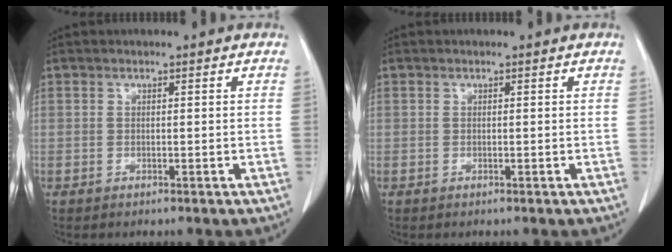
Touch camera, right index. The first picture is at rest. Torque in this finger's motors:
{"motor_torque": [0.00, 0.00, 0.01, 0.00]}